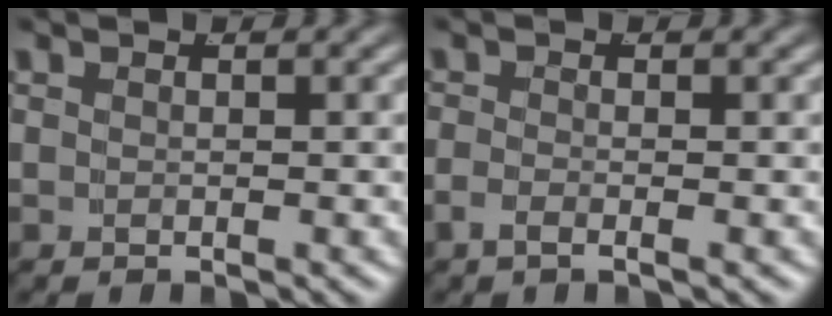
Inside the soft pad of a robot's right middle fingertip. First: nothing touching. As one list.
[{"total": 1.5, "force": [-1.0, 0.1, 1.1], "torque": [-0.028, -0.009, -0.015]}]